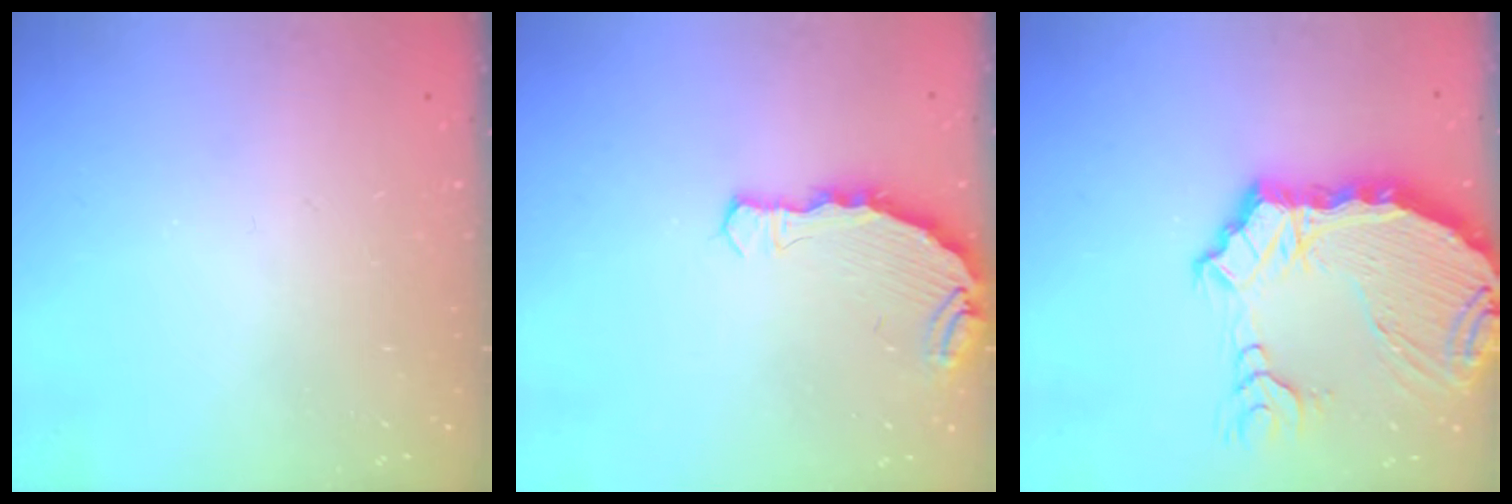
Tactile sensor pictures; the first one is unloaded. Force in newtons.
{"total": 5.1, "press": 4.9, "slide": 1.3}
{"total": 13.2, "press": 12.7, "slide": 3.7}